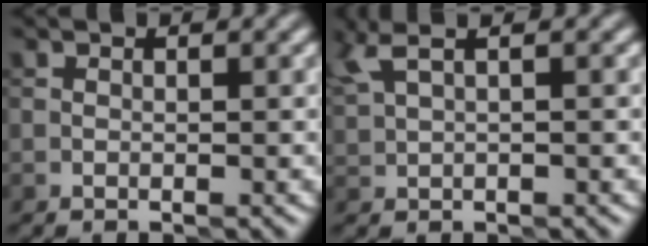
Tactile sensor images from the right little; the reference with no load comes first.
{"total": 3.2, "force": [2.2, 0.7, 2.3], "torque": [-0.069, 0.012, 0.054]}